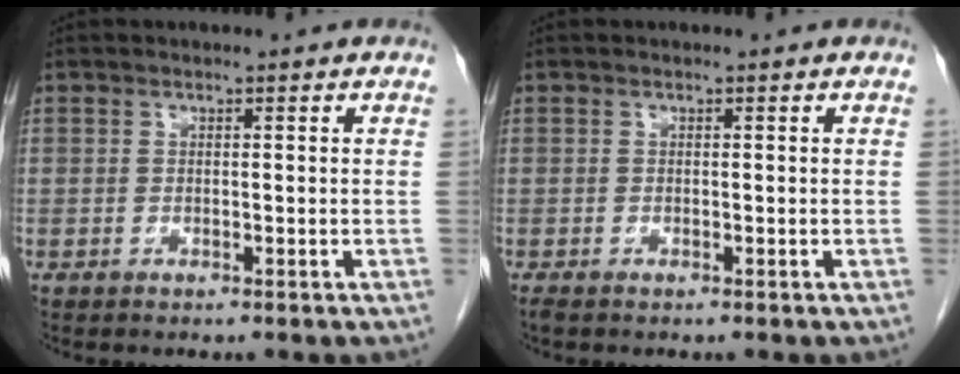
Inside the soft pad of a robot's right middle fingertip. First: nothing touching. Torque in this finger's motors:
{"motor_torque": [0.27, 0.00, 0.00, 0.01]}